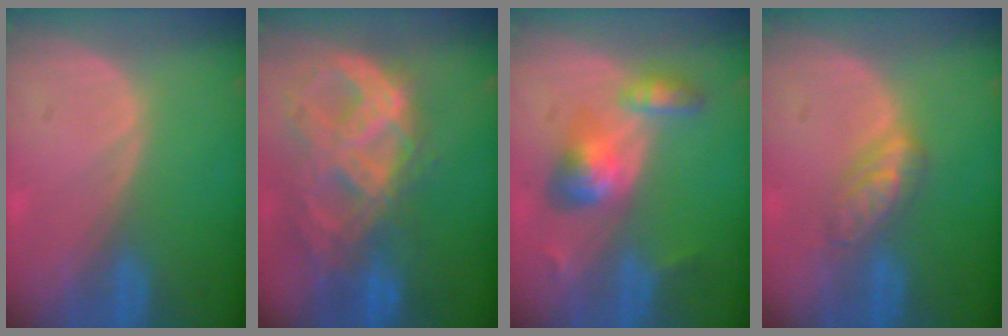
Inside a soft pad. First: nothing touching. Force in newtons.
{"total": 11.2, "press": 9.5, "slide": 5.9}
{"total": 6.3, "press": 5.8, "slide": 2.4}
{"total": 4.7, "press": 4.4, "slide": 1.4}